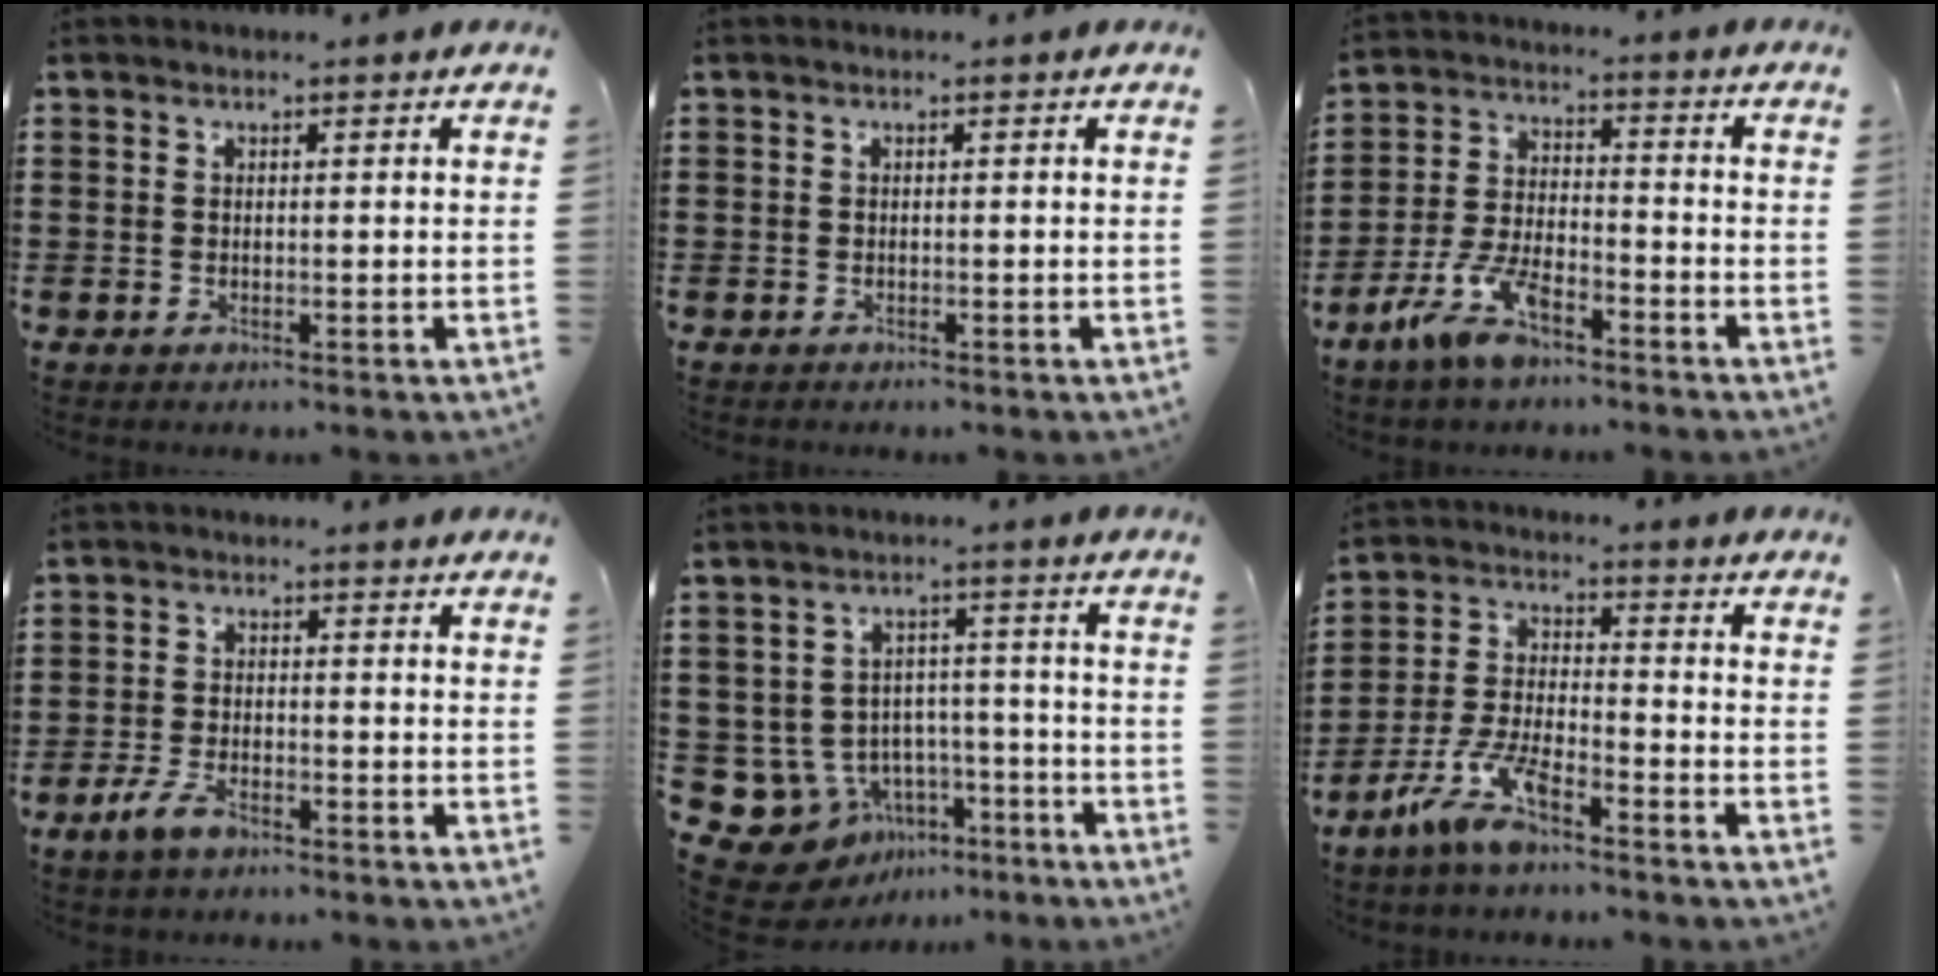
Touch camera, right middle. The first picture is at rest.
{"total": 0.0}
{"total": 8.3, "force": [-5.7, 2.8, 5.4], "torque": [-0.128, -0.004, -0.111]}
{"total": 4.2, "force": [-2.8, 1.5, 2.7], "torque": [-0.074, -0.003, -0.059]}
{"total": 8.5, "force": [-5.2, 6.4, 2.1], "torque": [-0.075, 0.016, -0.096]}
{"total": 8.2, "force": [-6.0, 1.6, 5.5], "torque": [-0.129, -0.007, -0.117]}